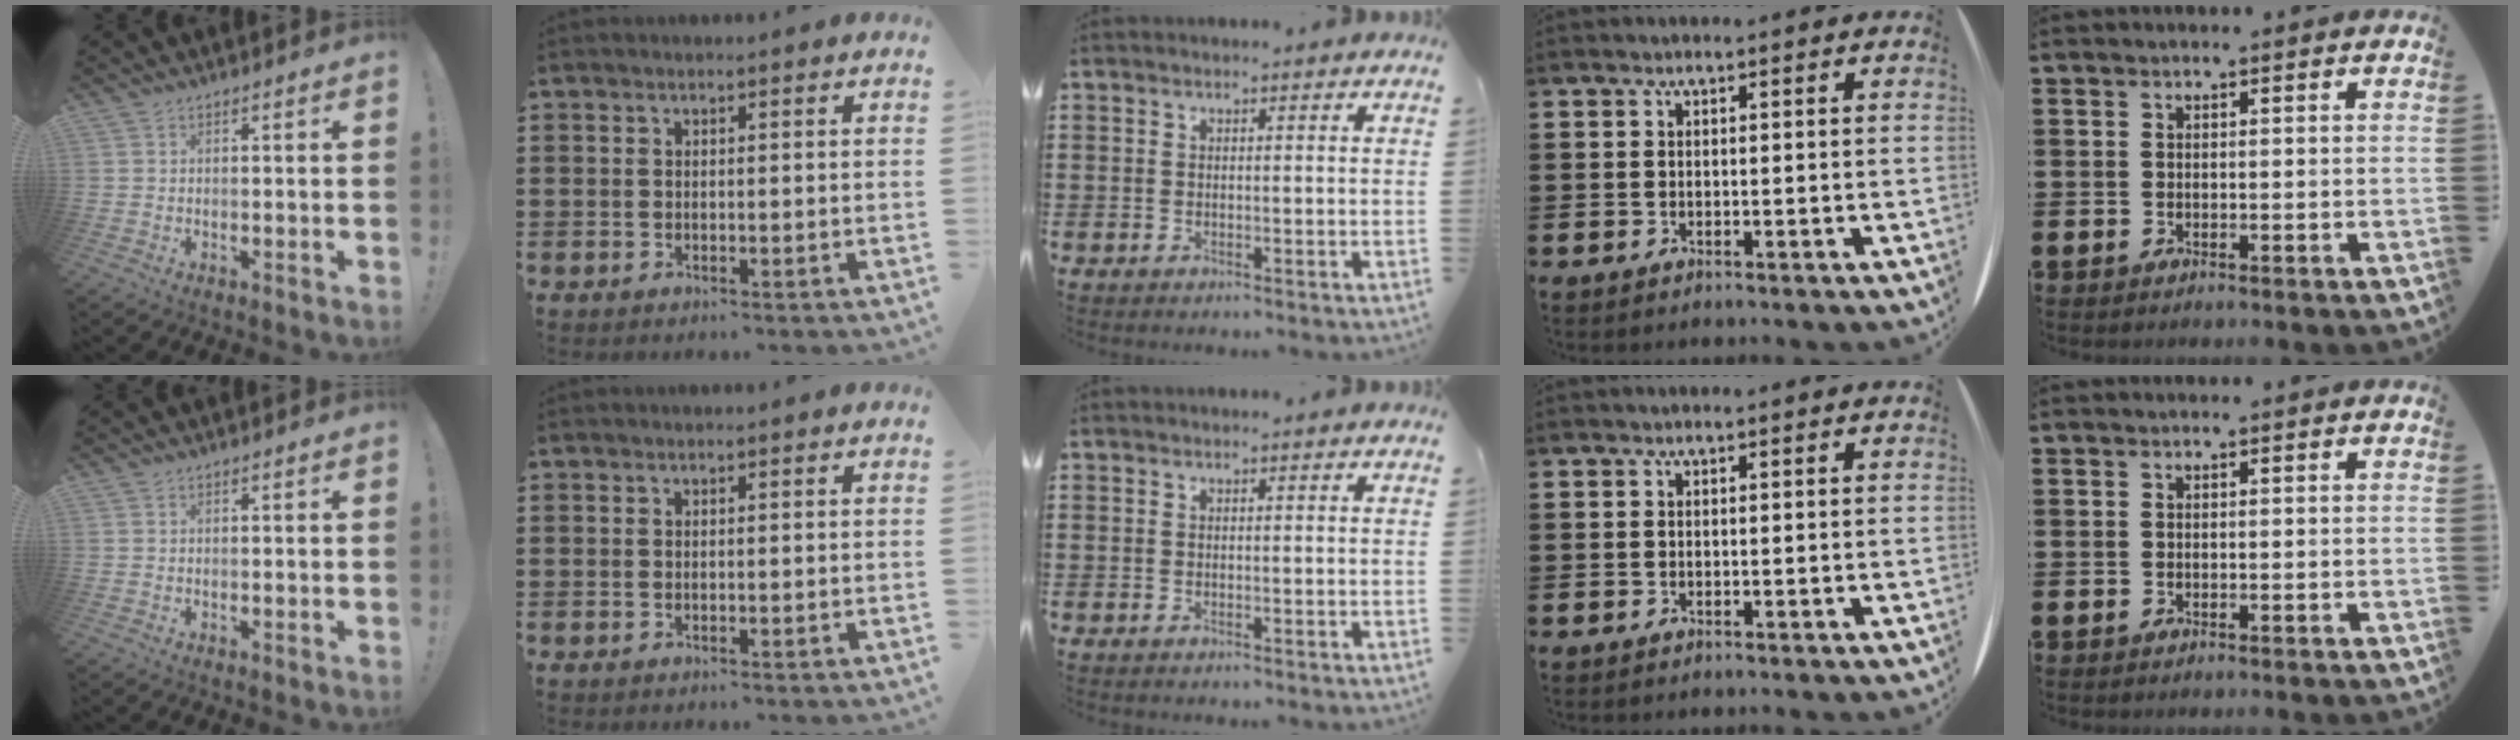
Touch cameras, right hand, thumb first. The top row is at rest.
{}